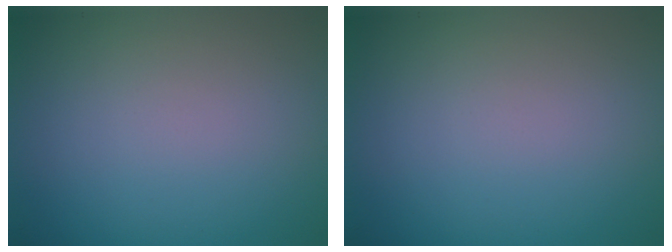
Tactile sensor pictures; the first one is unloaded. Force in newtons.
{"total": 0.0}